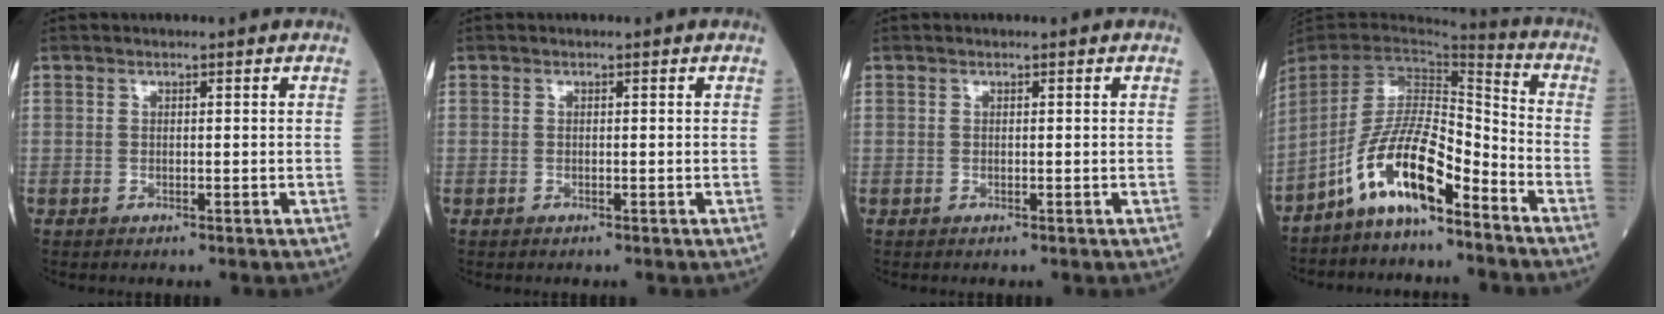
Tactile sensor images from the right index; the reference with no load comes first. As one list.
[{"total": 0.0}, {"total": 0.0}, {"total": 11.8, "force": [-7.6, 2.8, 8.6], "torque": [-0.170, 0.012, -0.144]}]